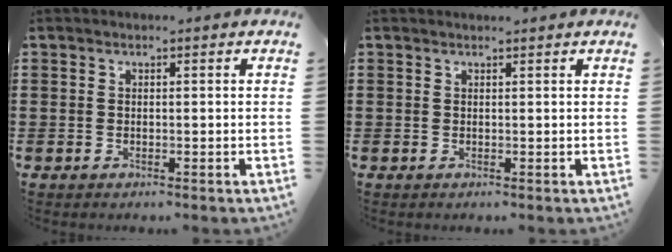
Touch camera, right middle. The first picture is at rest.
{"total": 0.7, "force": [0.6, -0.1, 0.2], "torque": [-0.004, -0.002, 0.012]}